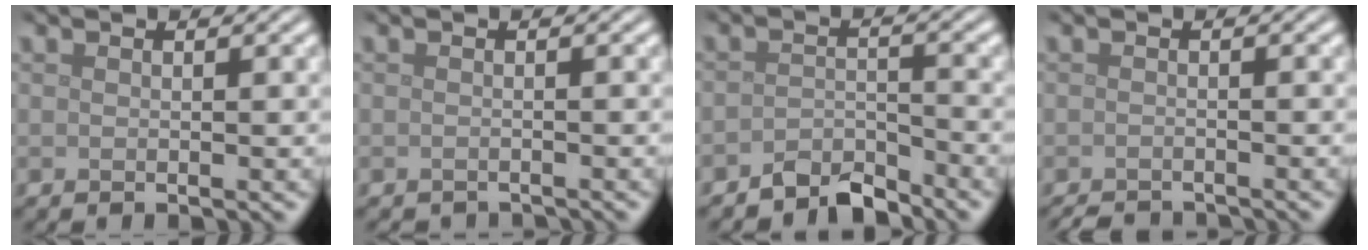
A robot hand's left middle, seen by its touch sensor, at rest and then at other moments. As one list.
[{"total": 1.2, "force": [-1.2, 0.1, -0.1], "torque": [0.003, -0.006, -0.019]}, {"total": 3.1, "force": [-2.8, 0.9, 1.0], "torque": [-0.016, 0.005, -0.054]}, {"total": 2.8, "force": [-2.7, 0.4, 0.6], "torque": [-0.007, -0.008, -0.044]}]